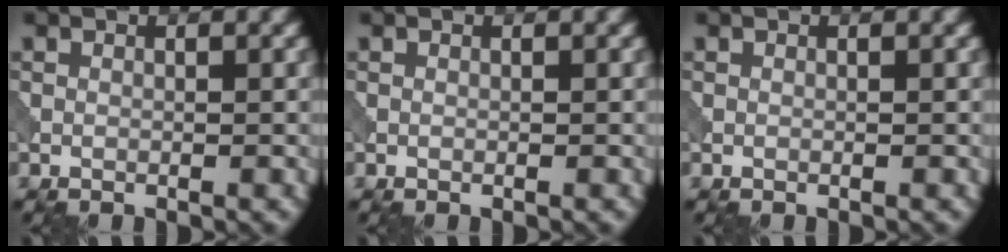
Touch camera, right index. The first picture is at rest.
{"total": 0.0}
{"total": 0.0}